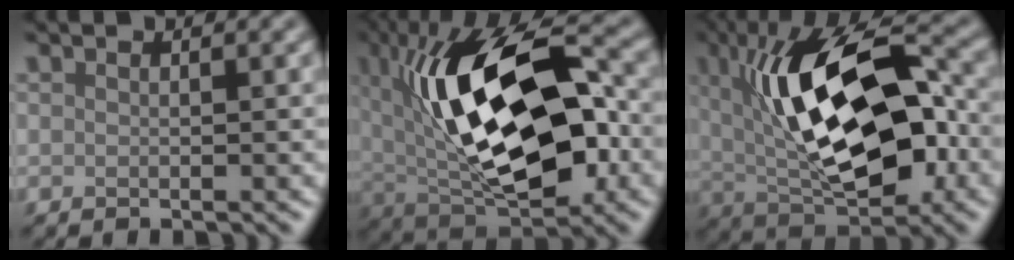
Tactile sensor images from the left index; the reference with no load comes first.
{"total": 14.8, "force": [1.5, 7.0, 12.9], "torque": [-0.221, 0.008, 0.023]}
{"total": 13.4, "force": [1.3, 5.9, 12.0], "torque": [-0.189, 0.011, 0.015]}